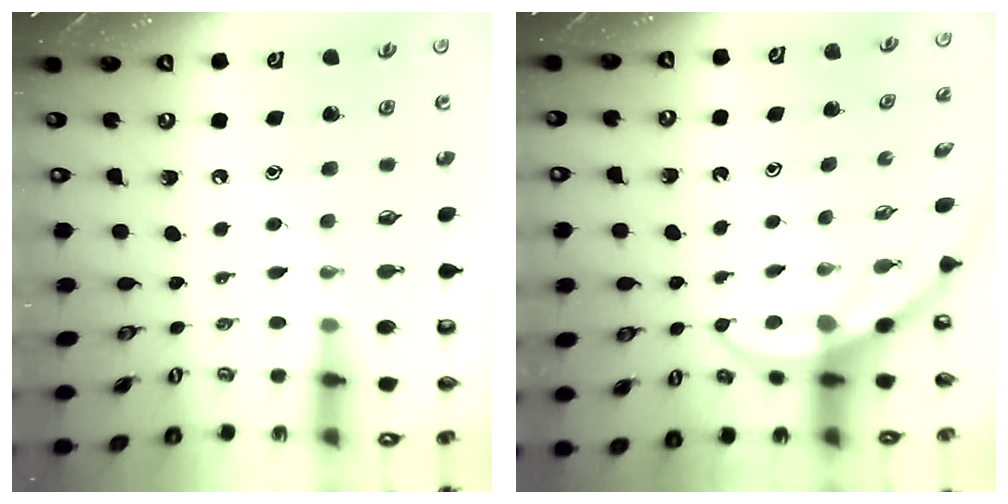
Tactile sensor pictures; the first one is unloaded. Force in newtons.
{"total": 3.8, "press": 3.8, "slide": 0.3}